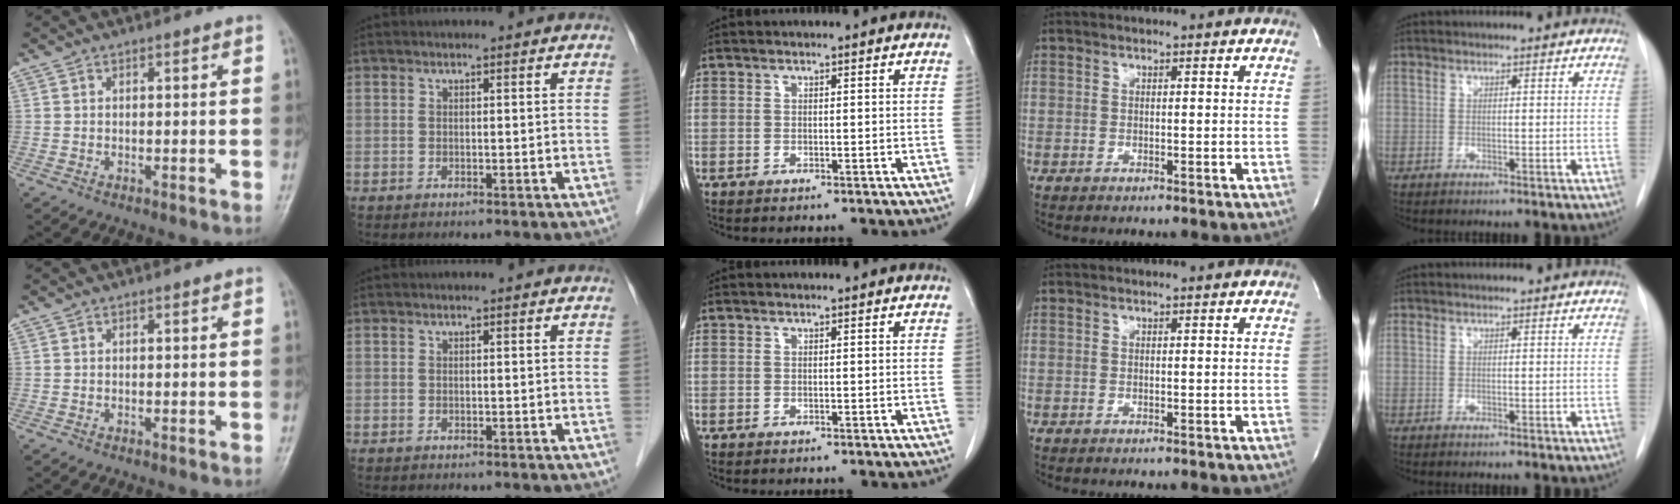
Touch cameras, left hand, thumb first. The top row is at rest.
{}